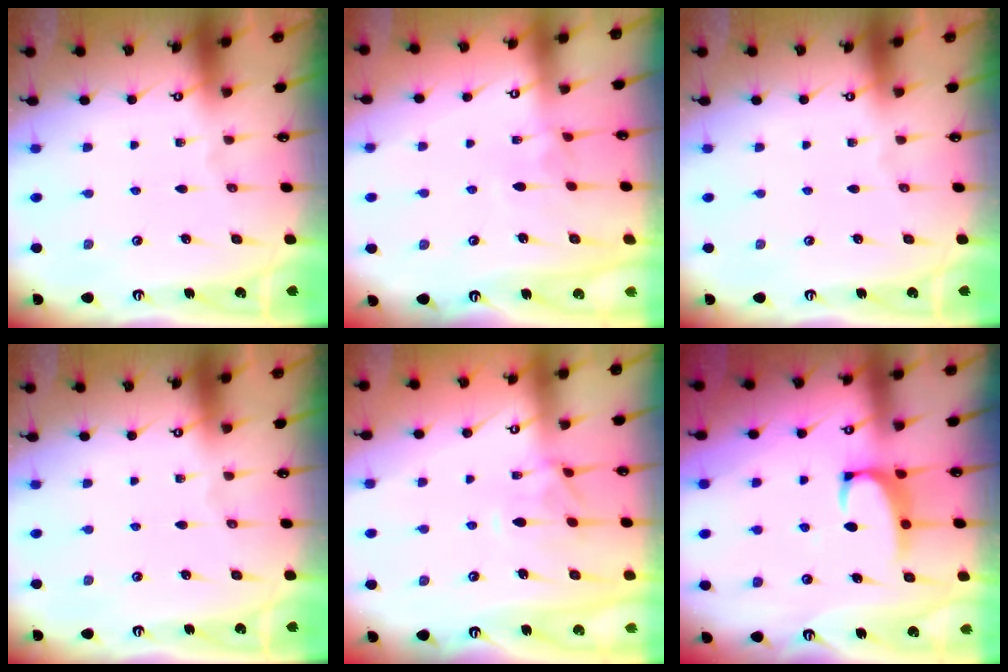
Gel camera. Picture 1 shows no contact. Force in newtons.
{"total": 2.8, "press": 2.8, "slide": 0.4}
{"total": 0.0}
{"total": 0.0}
{"total": 1.4, "press": 1.1, "slide": 0.9}
{"total": 2.6, "press": 2.5, "slide": 0.7}